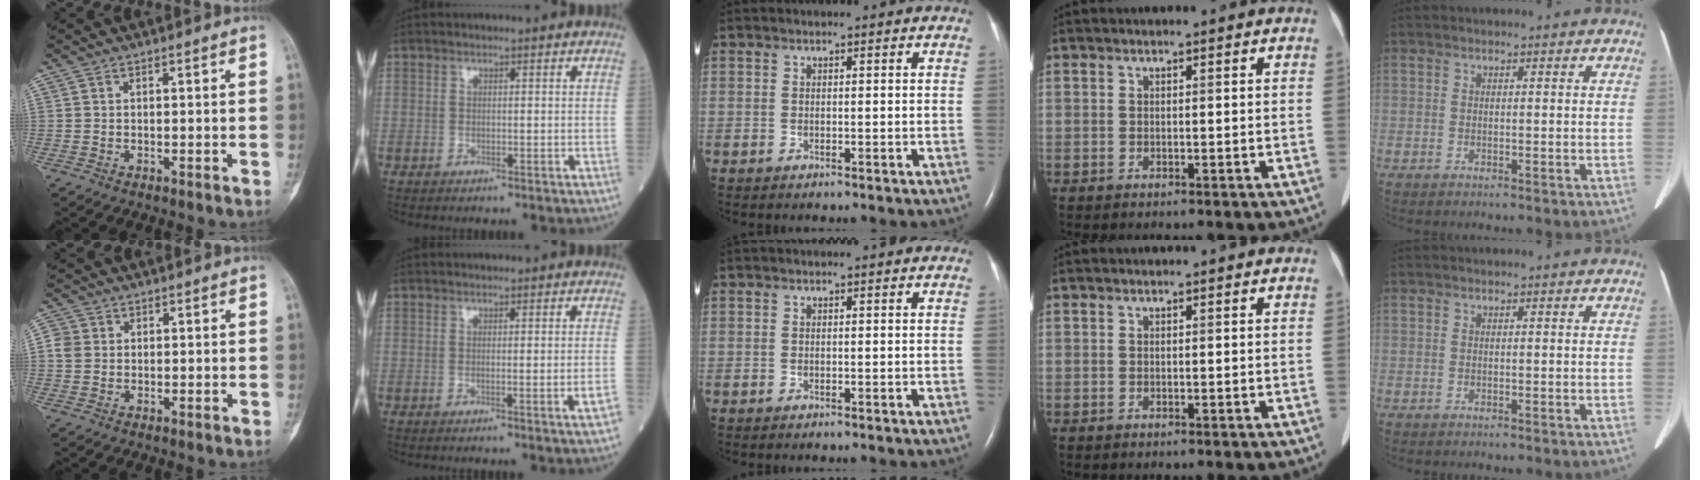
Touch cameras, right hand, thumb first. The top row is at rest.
{"thumb": {"total": 2.9, "force": [0.4, 2.6, 1.0], "torque": [-0.009, 0.005, 0.004]}, "index": {"total": 2.3, "force": [-0.9, -0.4, 2.1], "torque": [-0.027, -0.005, -0.012]}}